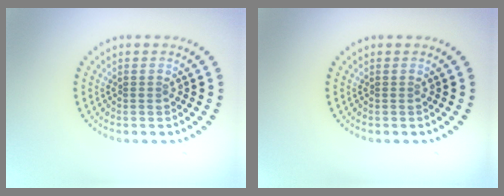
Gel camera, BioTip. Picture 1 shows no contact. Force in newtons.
{"total": 0.0}